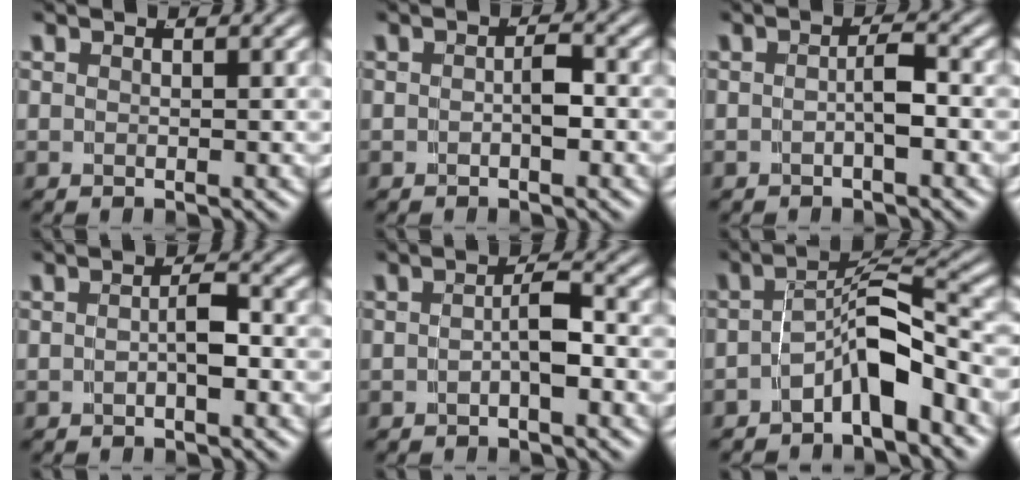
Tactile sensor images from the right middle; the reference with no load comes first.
{"total": 1.4, "force": [-0.6, 0.3, 1.2], "torque": [-0.015, -0.004, -0.007]}
{"total": 1.6, "force": [-0.8, -0.1, 1.4], "torque": [-0.019, -0.004, -0.009]}
{"total": 1.7, "force": [-0.8, 0.1, 1.5], "torque": [-0.020, -0.005, -0.009]}
{"total": 2.1, "force": [-1.0, 0.2, 1.8], "torque": [-0.028, -0.006, -0.012]}
{"total": 5.8, "force": [-3.7, 1.9, 4.0], "torque": [-0.051, -0.004, -0.057]}